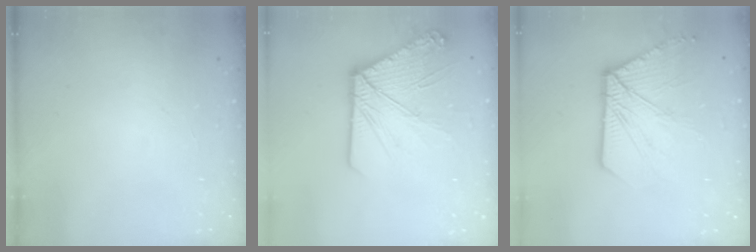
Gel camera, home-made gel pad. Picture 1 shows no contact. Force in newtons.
{"total": 14.4, "press": 14.3, "slide": 2.1}
{"total": 14.0, "press": 13.9, "slide": 1.7}